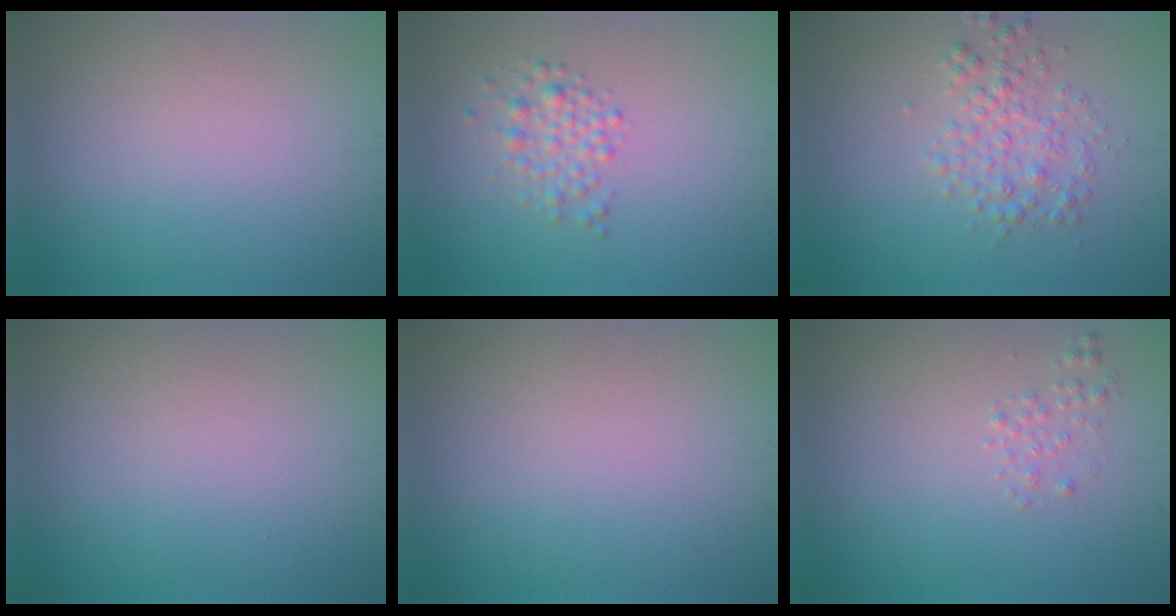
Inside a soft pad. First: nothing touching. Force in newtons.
{"total": 2.2, "press": 2.2, "slide": 0.1}
{"total": 2.9, "press": 2.9, "slide": 0.0}
{"total": 0.0}
{"total": 0.0}
{"total": 1.0, "press": 1.0, "slide": 0.1}